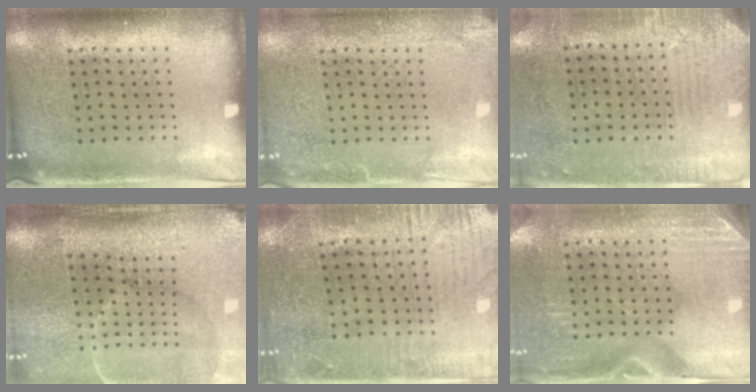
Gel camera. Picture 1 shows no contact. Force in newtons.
{"total": 2.6, "press": 2.6, "slide": 0.3}
{"total": 2.9, "press": 2.4, "slide": 1.6}
{"total": 4.7, "press": 3.9, "slide": 2.7}
{"total": 0.9, "press": 0.7, "slide": 0.6}
{"total": 3.0, "press": 2.6, "slide": 1.5}